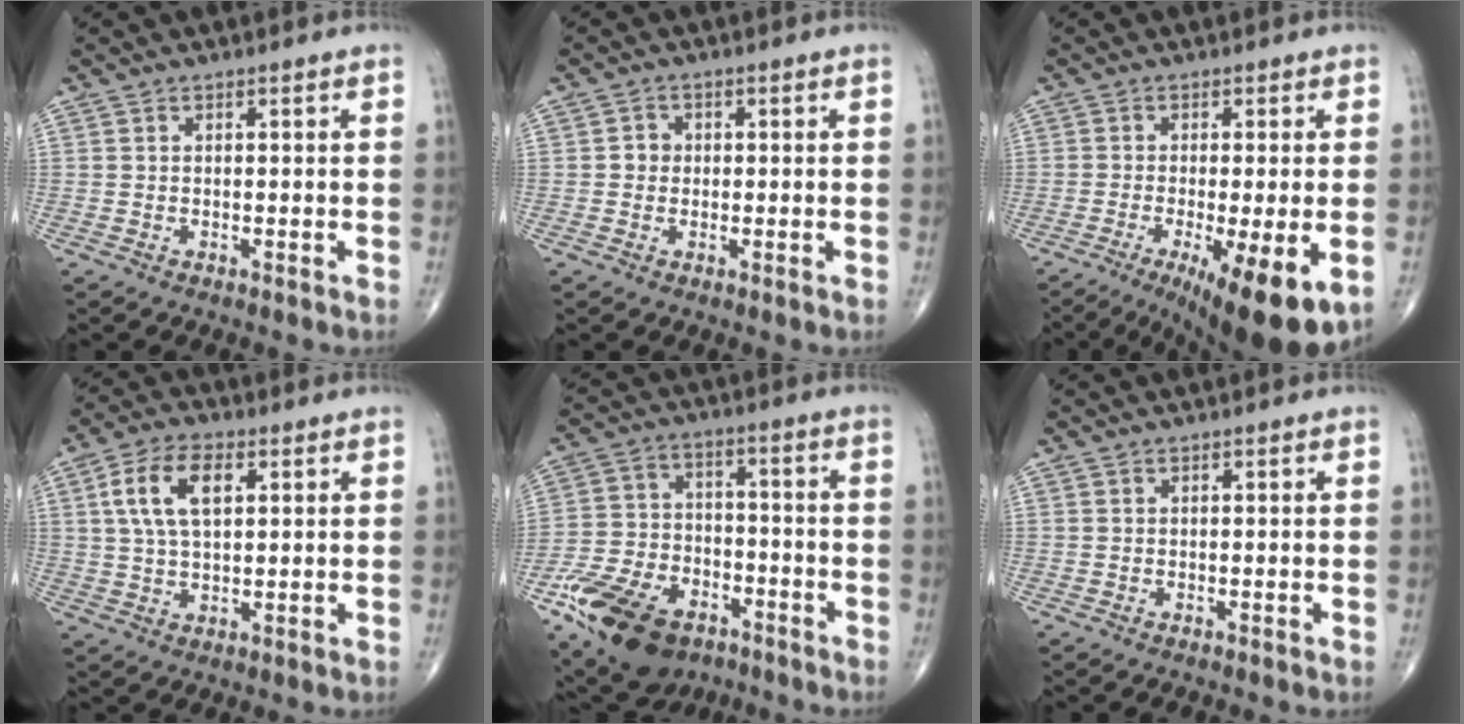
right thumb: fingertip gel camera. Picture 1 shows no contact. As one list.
[{"total": 2.1, "force": [0.0, 1.9, 0.7], "torque": [0.002, 0.006, -0.005]}, {"total": 14.3, "force": [-5.6, 3.4, 12.7], "torque": [-0.165, -0.021, -0.077]}, {"total": 9.9, "force": [2.9, 5.2, 7.9], "torque": [-0.151, 0.006, 0.054]}, {"total": 19.0, "force": [-10.3, 11.5, 11.0], "torque": [-0.202, 0.044, -0.179]}, {"total": 0.0}]